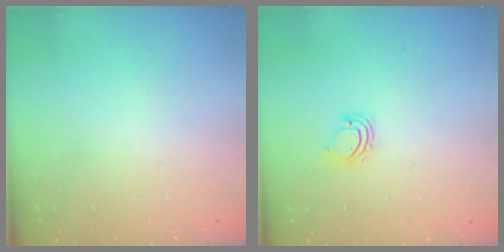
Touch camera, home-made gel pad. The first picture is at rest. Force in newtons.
{"total": 4.9, "press": 4.9, "slide": 0.4}